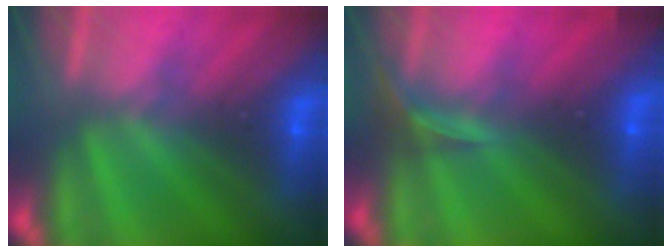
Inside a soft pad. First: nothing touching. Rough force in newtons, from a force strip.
{"total": 2.9}